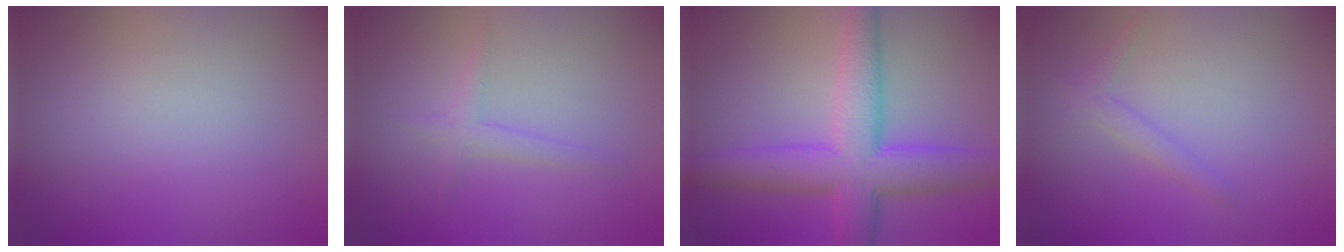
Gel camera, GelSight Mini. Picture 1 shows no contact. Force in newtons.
{"total": 1.4, "press": 1.4, "slide": 0.1}
{"total": 7.6, "press": 7.6, "slide": 0.1}
{"total": 1.5, "press": 1.5, "slide": 0.1}